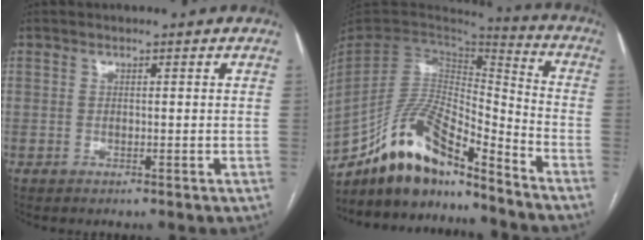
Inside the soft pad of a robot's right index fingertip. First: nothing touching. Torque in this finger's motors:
{"motor_torque": [0.97, -1.17, 0.66, 0.17]}